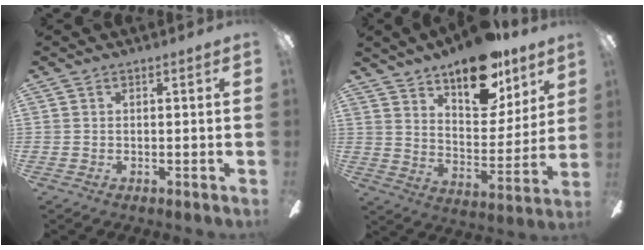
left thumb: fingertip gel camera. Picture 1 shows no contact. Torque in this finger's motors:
{"motor_torque": [0.58, 0.66, 1.37, -1.40, 0.08]}